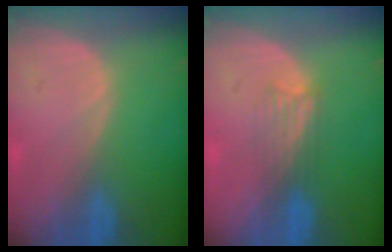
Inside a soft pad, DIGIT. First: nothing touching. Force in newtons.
{"total": 3.1, "press": 2.8, "slide": 1.2}